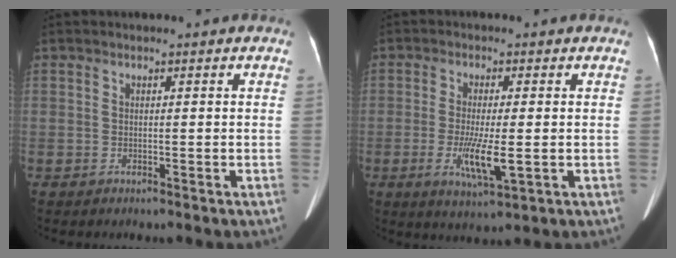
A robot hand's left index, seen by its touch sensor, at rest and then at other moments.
{"total": 6.0, "force": [-1.4, 0.9, 5.8], "torque": [-0.117, -0.016, -0.020]}